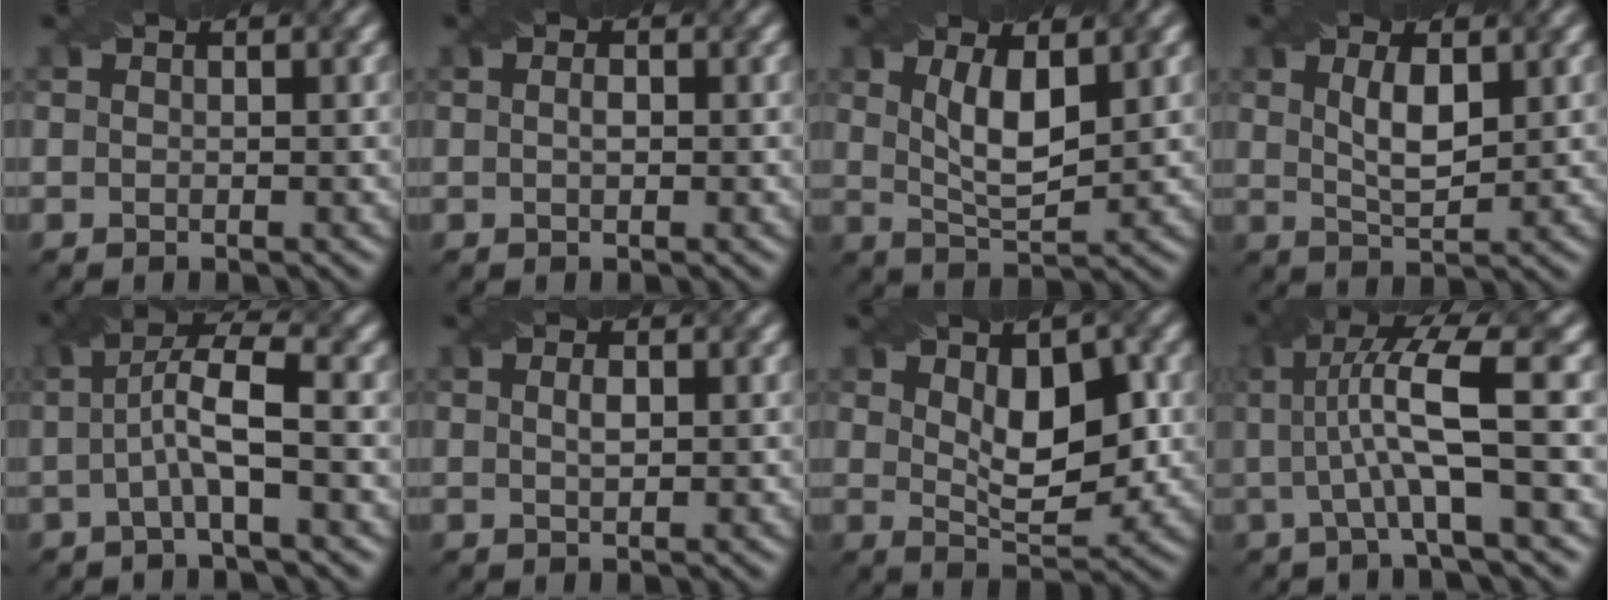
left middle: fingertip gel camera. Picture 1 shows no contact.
{"total": 0.8, "force": [0.0, 0.4, 0.7], "torque": [-0.014, 0.000, 0.001]}
{"total": 4.4, "force": [1.4, 1.5, 3.9], "torque": [-0.082, -0.006, 0.029]}
{"total": 3.2, "force": [1.1, 1.1, 2.8], "torque": [-0.060, -0.001, 0.024]}
{"total": 4.9, "force": [-0.4, 0.8, 4.8], "torque": [-0.093, 0.013, -0.013]}
{"total": 1.1, "force": [0.3, 0.4, 1.0], "torque": [-0.020, 0.002, 0.007]}
{"total": 6.3, "force": [1.2, 2.9, 5.5], "torque": [-0.086, 0.000, 0.023]}
{"total": 7.5, "force": [0.8, 1.3, 7.3], "torque": [-0.121, 0.010, 0.012]}